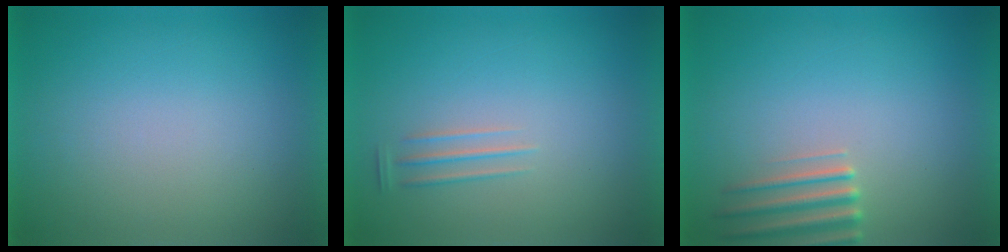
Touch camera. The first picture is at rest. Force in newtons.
{"total": 1.7}
{"total": 2.8}